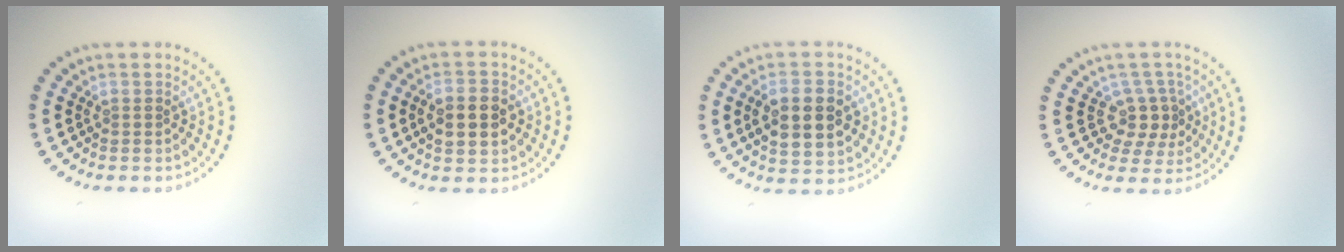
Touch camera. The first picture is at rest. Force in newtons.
{"total": 4.5, "press": 4.5, "slide": 0.3}
{"total": 5.6, "press": 5.6, "slide": 0.4}
{"total": 2.8, "press": 2.2, "slide": 1.7}